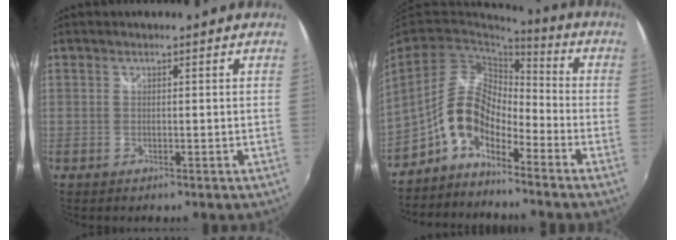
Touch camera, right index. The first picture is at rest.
{"total": 8.8, "force": [-5.6, 4.0, 5.5], "torque": [-0.110, 0.020, -0.114]}